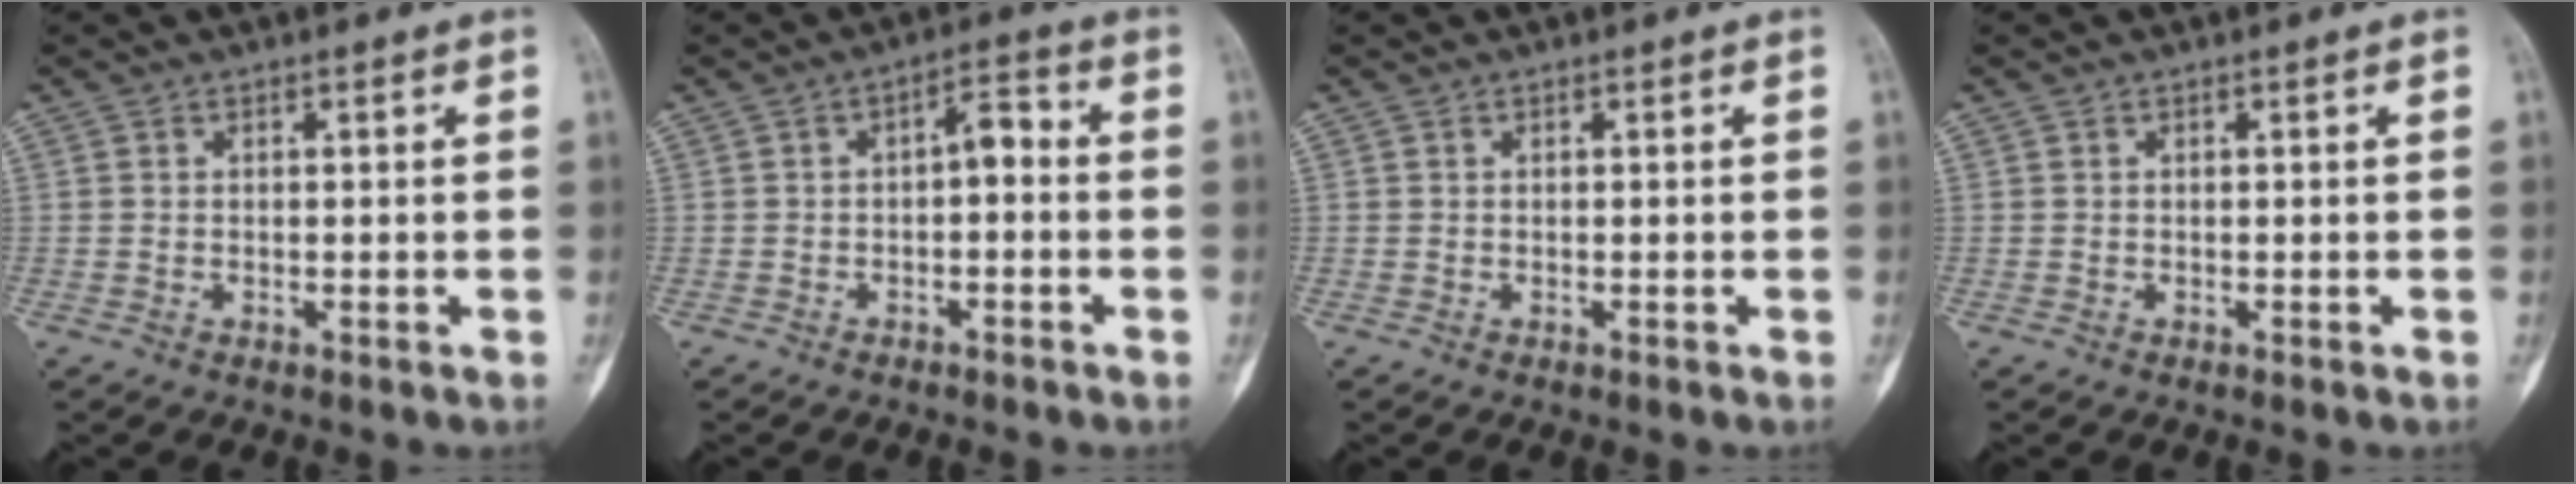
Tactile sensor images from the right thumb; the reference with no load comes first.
{"total": 4.4, "force": [-0.7, 2.1, 3.8], "torque": [-0.048, 0.030, -0.019]}
{"total": 0.0}
{"total": 0.0}